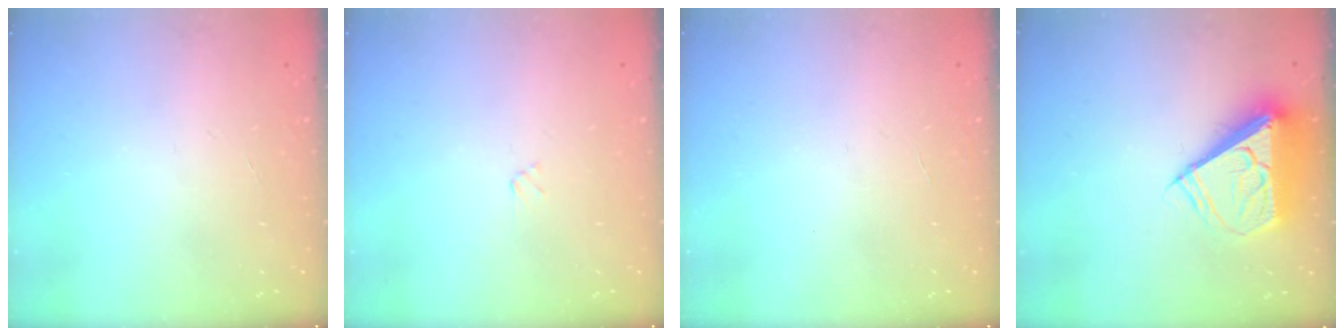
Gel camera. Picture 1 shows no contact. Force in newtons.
{"total": 1.2, "press": 1.2, "slide": 0.1}
{"total": 0.0}
{"total": 9.3, "press": 9.2, "slide": 1.6}